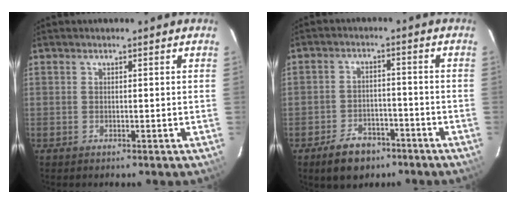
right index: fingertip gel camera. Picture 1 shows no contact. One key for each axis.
{"total": 7.9, "fx": -5.2, "fy": 5.0, "fz": 3.1, "tx": -0.078, "ty": 0.018, "tz": -0.069}